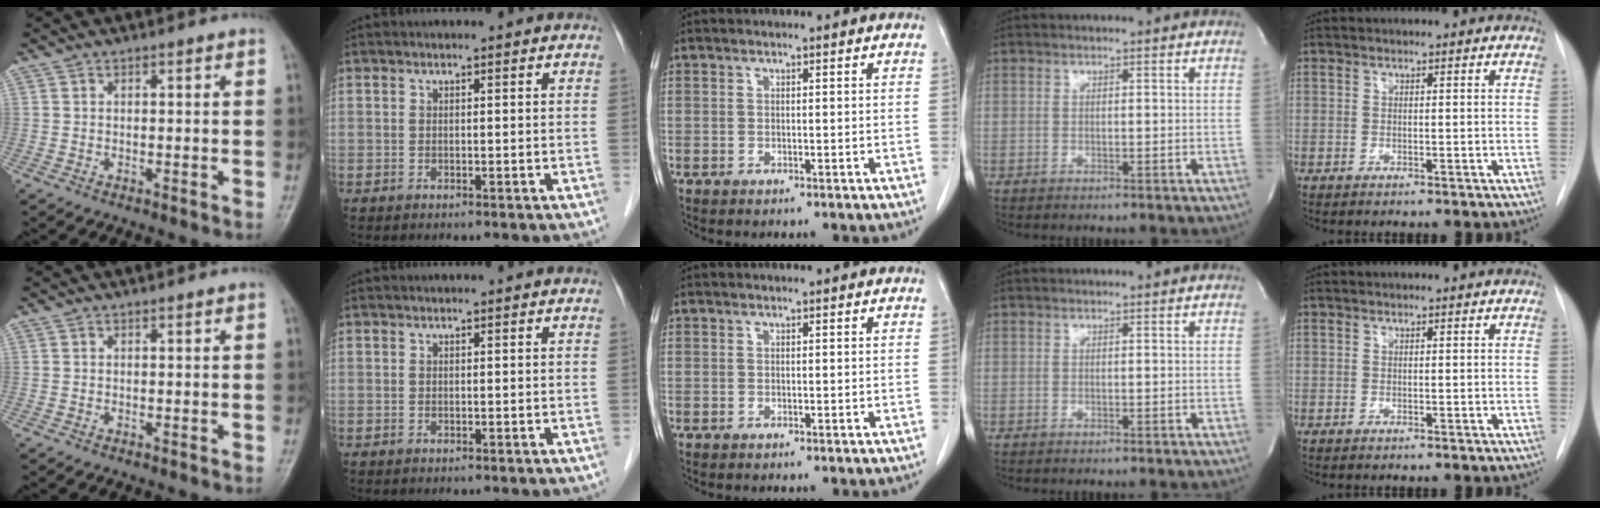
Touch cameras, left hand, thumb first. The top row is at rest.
{}